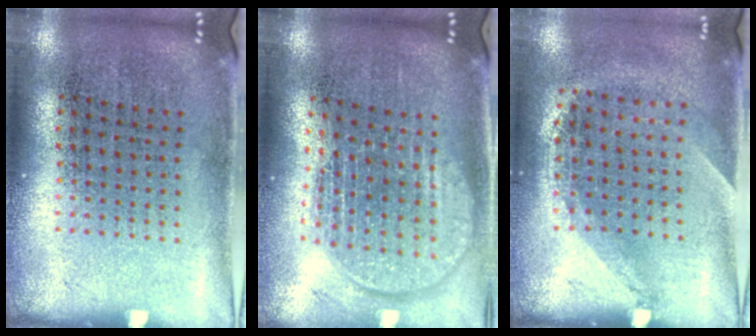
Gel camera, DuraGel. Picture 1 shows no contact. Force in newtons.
{"total": 1.9, "press": 1.6, "slide": 1.0}
{"total": 1.3, "press": 0.9, "slide": 0.9}